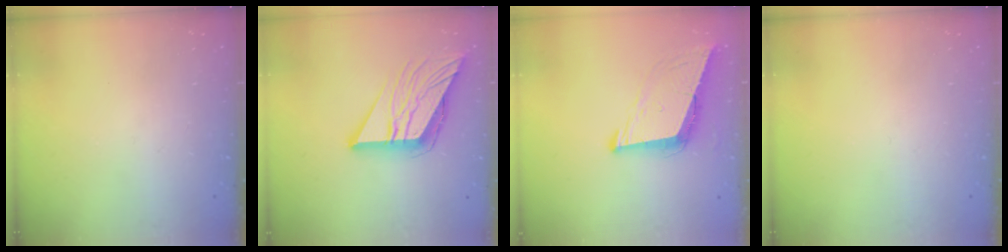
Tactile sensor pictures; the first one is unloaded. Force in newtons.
{"total": 12.8, "press": 12.7, "slide": 1.5}
{"total": 9.1, "press": 8.3, "slide": 3.7}
{"total": 0.0}